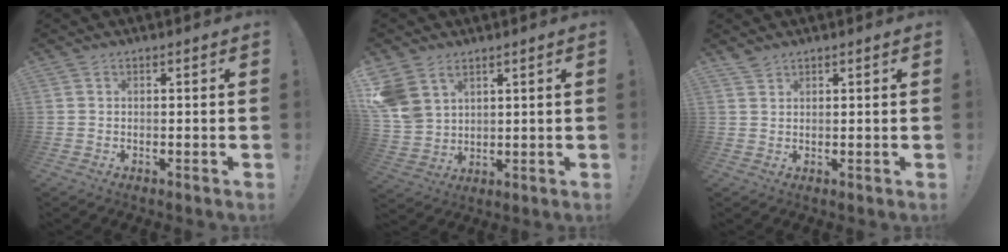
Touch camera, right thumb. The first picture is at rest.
{"total": 8.4, "force": [5.0, 5.7, 3.4], "torque": [-0.070, -0.024, 0.105]}
{"total": 2.1, "force": [1.8, 0.8, 0.7], "torque": [-0.010, -0.008, 0.034]}